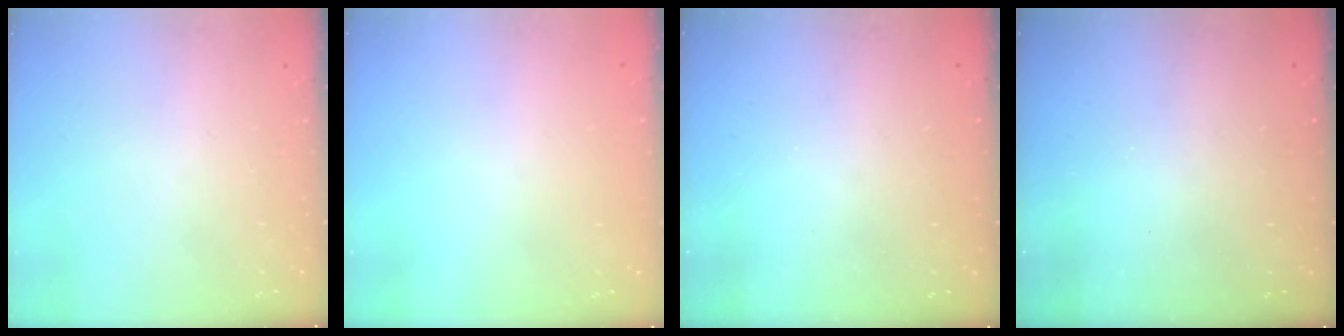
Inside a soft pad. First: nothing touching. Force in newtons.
{"total": 3.0, "press": 3.0, "slide": 0.1}
{"total": 3.3, "press": 3.3, "slide": 0.1}
{"total": 3.0, "press": 3.0, "slide": 0.1}